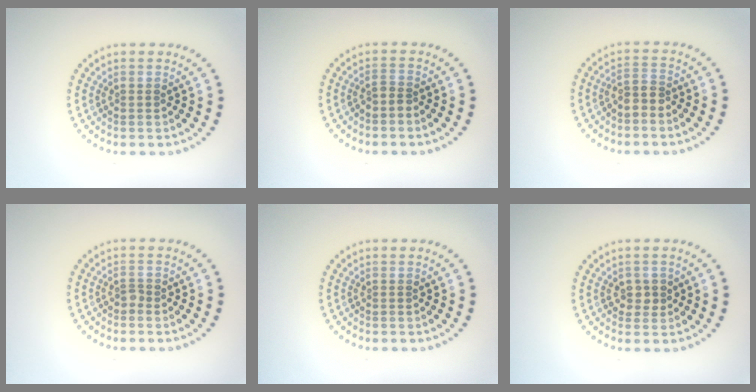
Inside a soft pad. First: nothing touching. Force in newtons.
{"total": 0.9, "press": 0.6, "slide": 0.7}
{"total": 1.6, "press": 1.1, "slide": 1.1}
{"total": 0.8, "press": 0.5, "slide": 0.6}
{"total": 0.0}
{"total": 1.5, "press": 1.4, "slide": 0.4}